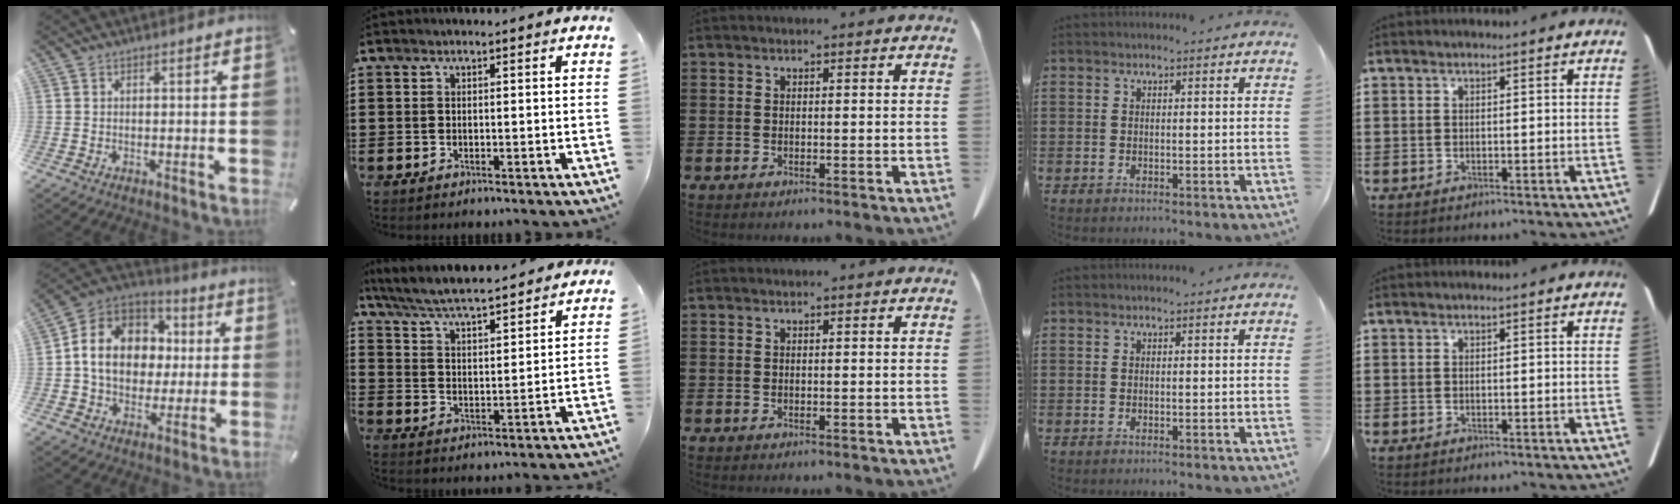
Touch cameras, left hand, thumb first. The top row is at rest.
{"thumb": {"total": 14.1, "force": [0.3, 12.1, 7.1], "torque": [-0.153, 0.006, 0.008]}, "index": {"total": 6.0, "force": [5.7, 0.1, 1.9], "torque": [-0.062, -0.039, 0.095]}}